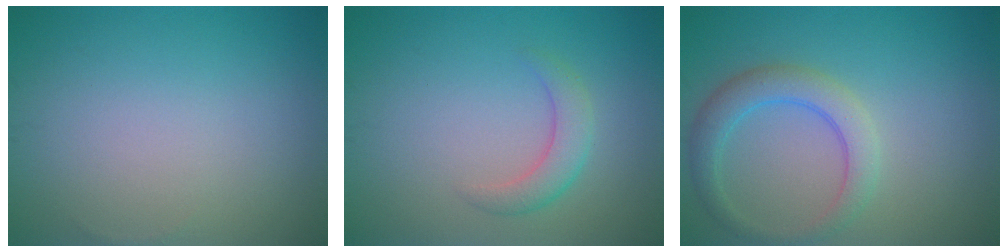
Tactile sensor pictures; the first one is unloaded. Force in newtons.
{"total": 2.4, "press": 2.4, "slide": 0.2}
{"total": 3.6, "press": 3.6, "slide": 0.2}